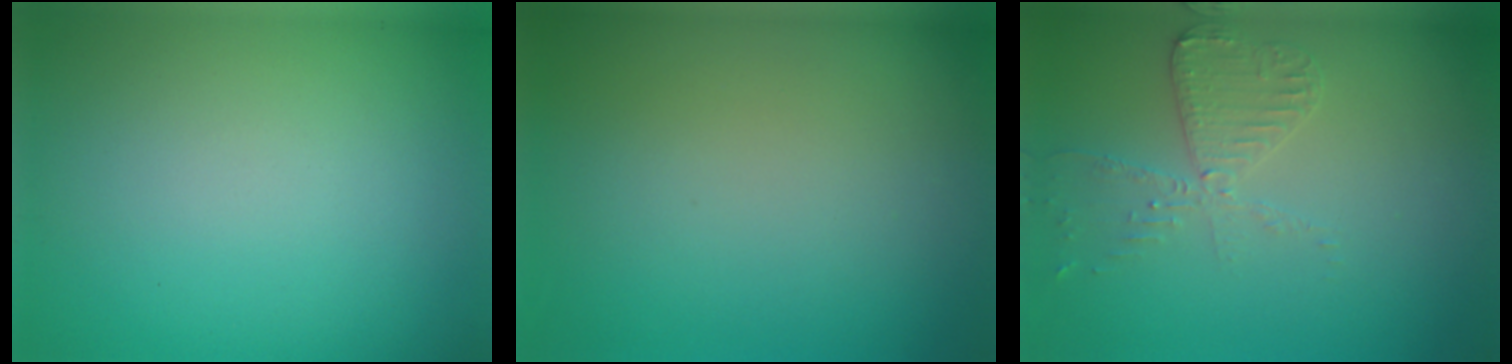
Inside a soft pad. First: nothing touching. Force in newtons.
{"total": 0.0}
{"total": 2.9, "press": 2.8, "slide": 0.6}